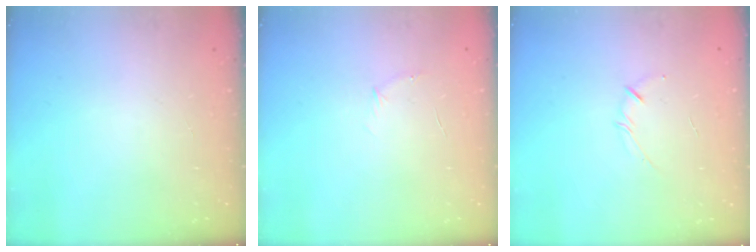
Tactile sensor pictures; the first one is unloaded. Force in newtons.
{"total": 3.9, "press": 3.7, "slide": 1.2}
{"total": 2.5, "press": 2.4, "slide": 0.4}